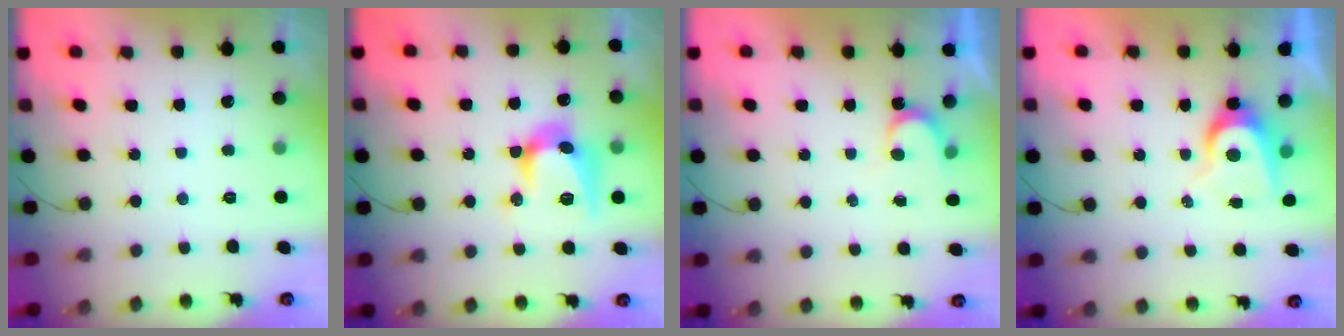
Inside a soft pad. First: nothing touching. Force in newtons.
{"total": 14.4, "press": 14.3, "slide": 0.7}
{"total": 2.8, "press": 2.8, "slide": 0.2}
{"total": 7.0, "press": 6.9, "slide": 0.4}